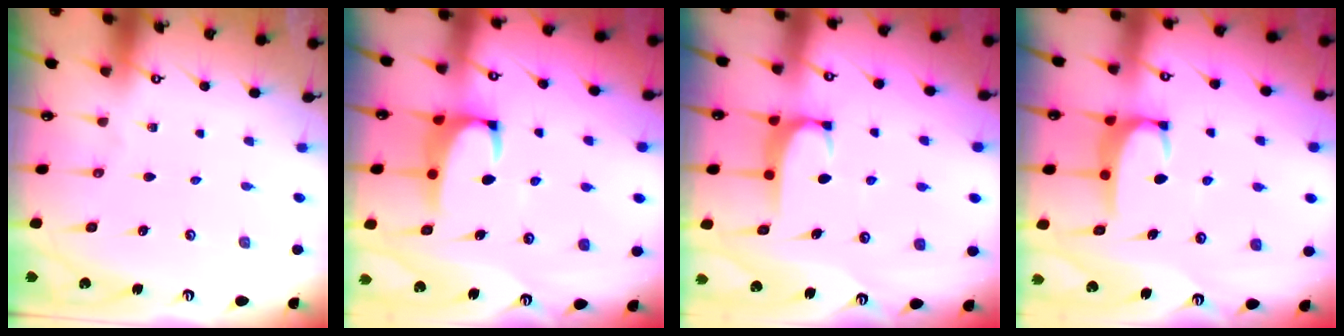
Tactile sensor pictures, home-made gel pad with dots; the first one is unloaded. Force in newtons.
{"total": 2.6, "press": 2.3, "slide": 1.0}
{"total": 1.9, "press": 1.8, "slide": 0.5}
{"total": 2.6, "press": 2.6, "slide": 0.3}